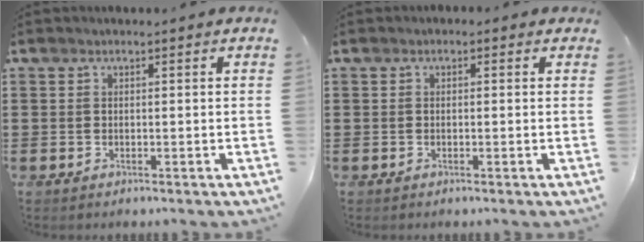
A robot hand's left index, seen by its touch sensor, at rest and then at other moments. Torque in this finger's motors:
{"motor_torque": [2.14, 0.00, 0.33, 0.05]}